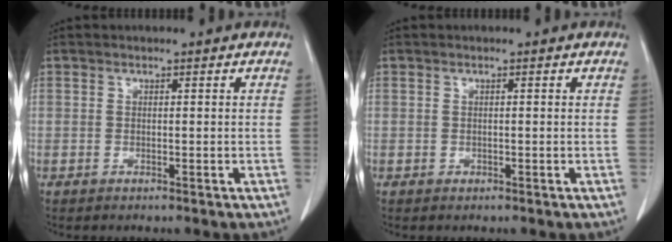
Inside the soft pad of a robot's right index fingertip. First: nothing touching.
{"total": 0.5, "force": [0.1, 0.5, 0.2], "torque": [-0.003, 0.002, 0.004]}